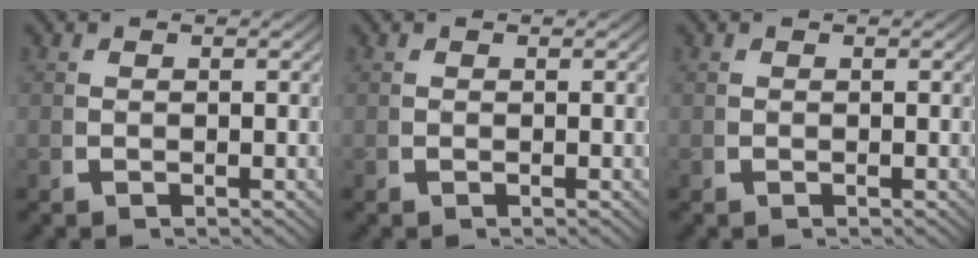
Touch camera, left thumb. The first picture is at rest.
{"total": 0.0}
{"total": 0.0}